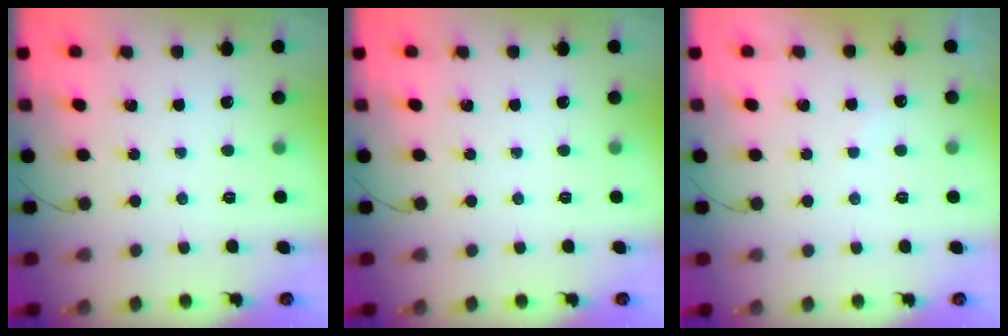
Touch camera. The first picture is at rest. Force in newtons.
{"total": 0.0}
{"total": 5.2, "press": 5.1, "slide": 0.8}